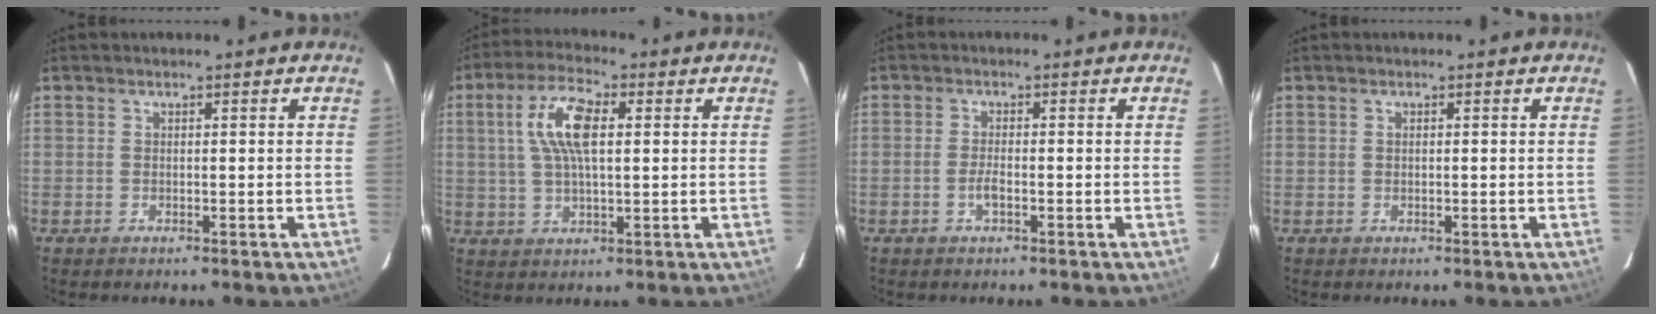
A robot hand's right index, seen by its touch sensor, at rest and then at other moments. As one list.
[{"total": 9.7, "force": [2.3, 3.6, 8.8], "torque": [-0.171, 0.017, 0.042]}, {"total": 2.2, "force": [-0.9, 0.7, 1.8], "torque": [-0.042, 0.001, -0.019]}, {"total": 0.0}]